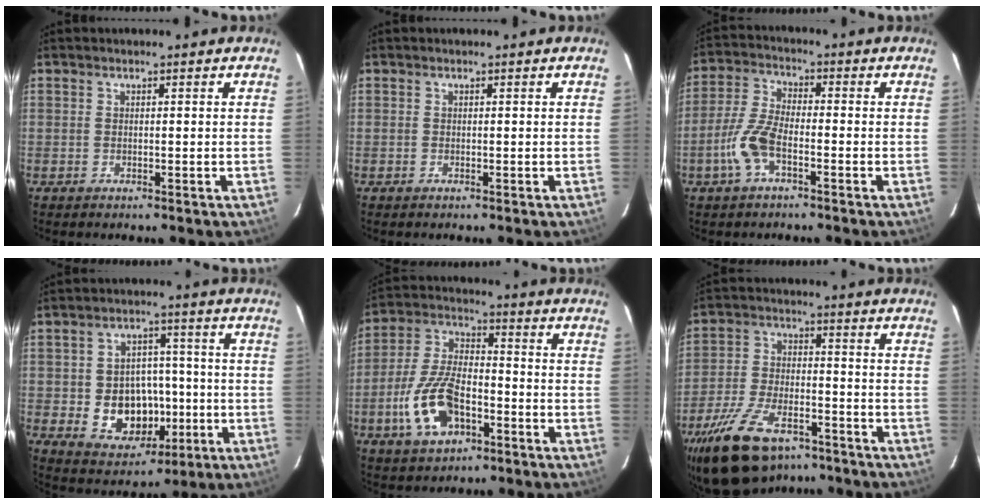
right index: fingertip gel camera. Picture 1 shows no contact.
{"total": 0.0}
{"total": 8.0, "force": [-3.6, 3.1, 6.5], "torque": [-0.149, 0.002, -0.072]}
{"total": 11.7, "force": [-2.5, 9.4, 6.5], "torque": [-0.138, 0.007, -0.018]}
{"total": 13.5, "force": [-5.5, 6.9, 10.2], "torque": [-0.221, 0.005, -0.098]}
{"total": 18.3, "force": [-12.8, 8.7, 9.7], "torque": [-0.211, -0.026, -0.215]}